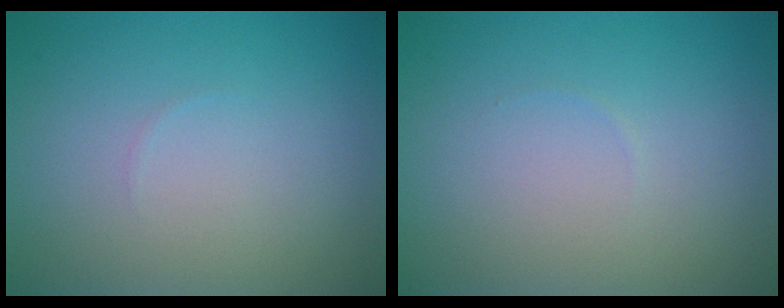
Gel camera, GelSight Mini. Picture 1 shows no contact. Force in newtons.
{"total": 0.0}